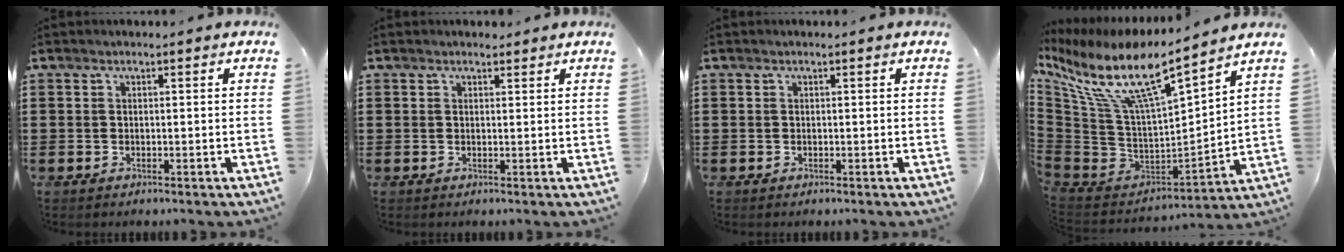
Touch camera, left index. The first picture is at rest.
{"total": 1.0, "force": [0.9, 0.3, 0.2], "torque": [-0.005, 0.003, 0.018]}
{"total": 0.0}
{"total": 12.1, "force": [7.3, 2.4, 9.3], "torque": [-0.216, -0.060, 0.116]}